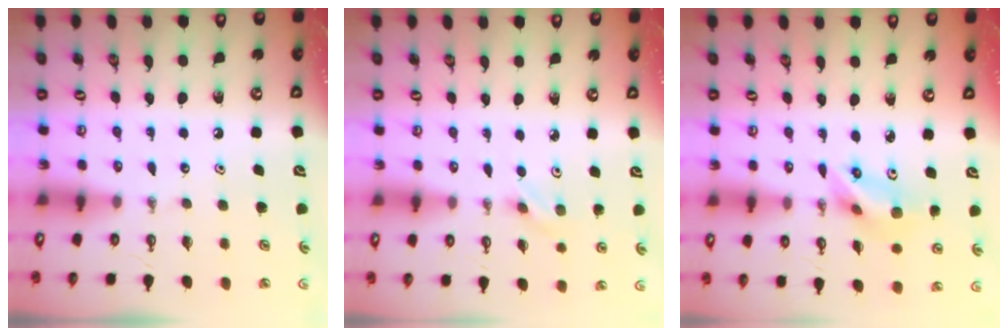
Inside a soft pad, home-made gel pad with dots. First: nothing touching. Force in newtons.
{"total": 2.9, "press": 2.6, "slide": 1.4}
{"total": 7.6, "press": 7.1, "slide": 2.9}